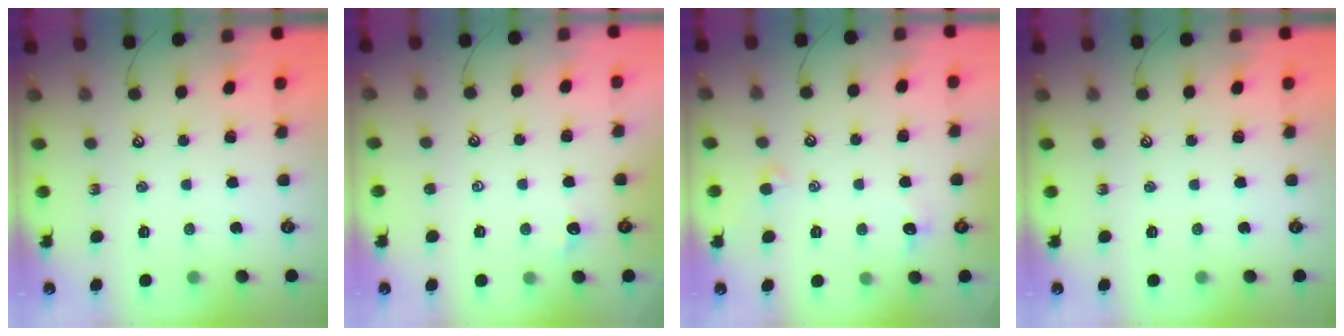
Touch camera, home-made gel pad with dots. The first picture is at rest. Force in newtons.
{"total": 0.9, "press": 0.8, "slide": 0.4}
{"total": 1.0, "press": 0.8, "slide": 0.7}
{"total": 0.0}